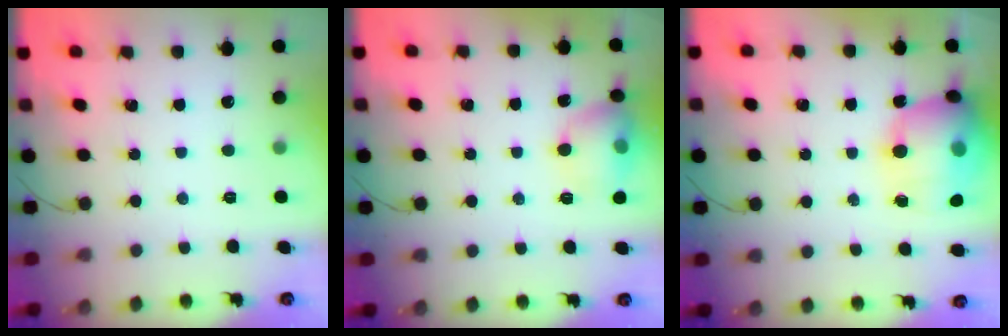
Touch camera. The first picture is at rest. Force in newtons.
{"total": 11.7, "press": 11.5, "slide": 1.9}
{"total": 20.4, "press": 19.9, "slide": 4.2}